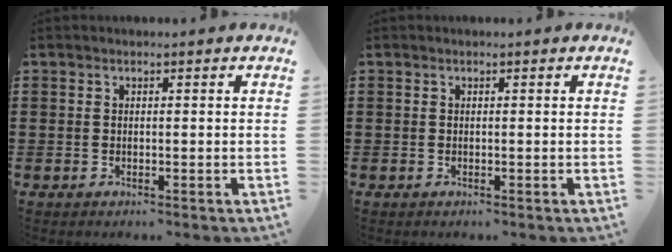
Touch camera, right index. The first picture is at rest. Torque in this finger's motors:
{"motor_torque": [0.13, -0.04, -0.01, 0.00]}